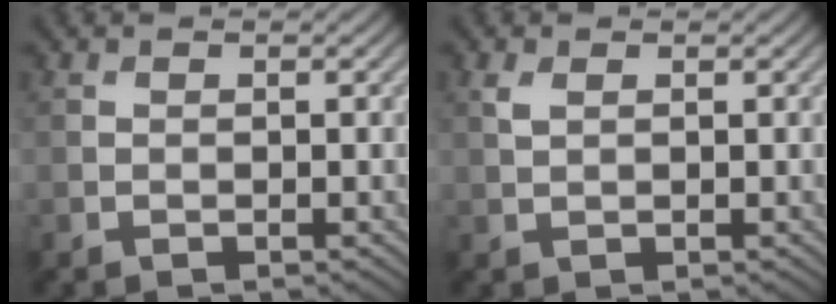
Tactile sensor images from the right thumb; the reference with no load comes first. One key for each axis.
{"total": 1.2, "fx": 0.6, "fy": 0.6, "fz": 0.9, "tx": -0.027, "ty": 0.002, "tz": 0.014}